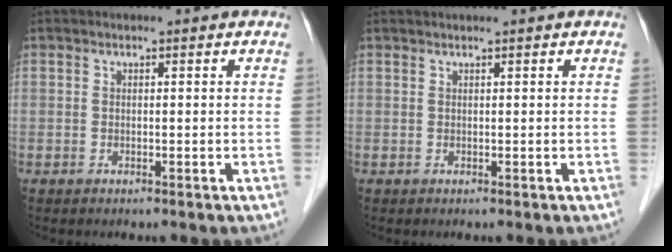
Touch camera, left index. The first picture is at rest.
{"total": 0.7, "force": [0.6, -0.1, 0.3], "torque": [-0.005, 0.010, 0.014]}